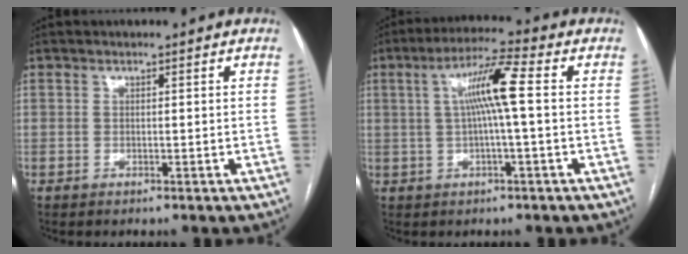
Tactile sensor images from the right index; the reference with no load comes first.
{"total": 8.0, "force": [1.0, 0.0, 8.0], "torque": [-0.147, 0.017, 0.016]}